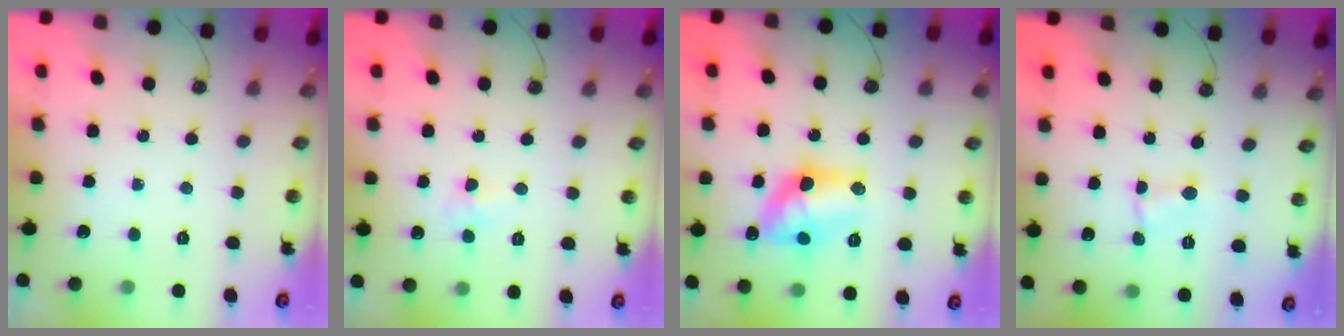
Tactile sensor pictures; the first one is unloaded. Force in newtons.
{"total": 5.4, "press": 4.4, "slide": 3.0}
{"total": 12.6, "press": 12.6, "slide": 0.7}
{"total": 0.5, "press": 0.5, "slide": 0.1}